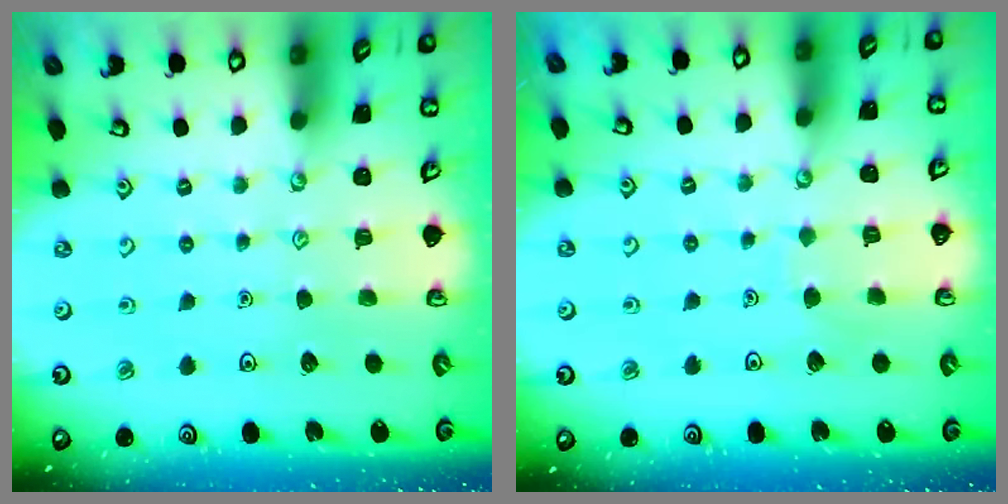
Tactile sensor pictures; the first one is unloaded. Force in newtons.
{"total": 3.7, "press": 3.7, "slide": 0.4}